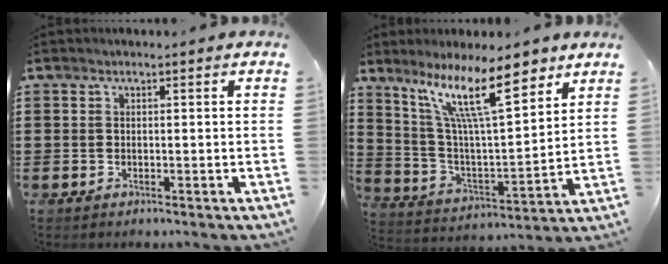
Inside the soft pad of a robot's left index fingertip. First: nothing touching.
{"total": 14.3, "force": [9.1, 3.2, 10.5], "torque": [-0.215, -0.026, 0.157]}